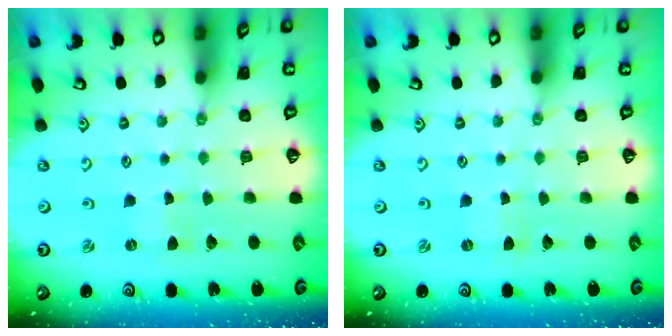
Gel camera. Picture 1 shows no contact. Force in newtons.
{"total": 0.0}